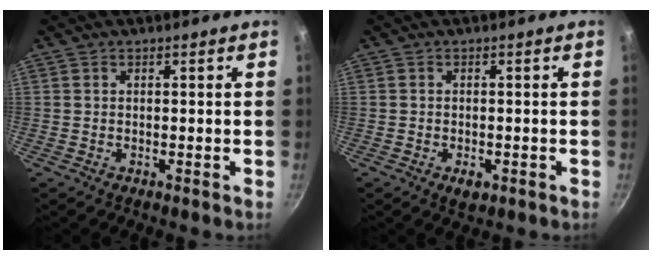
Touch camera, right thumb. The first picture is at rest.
{"total": 2.6, "force": [-1.1, 1.5, 1.8], "torque": [-0.028, 0.002, -0.014]}